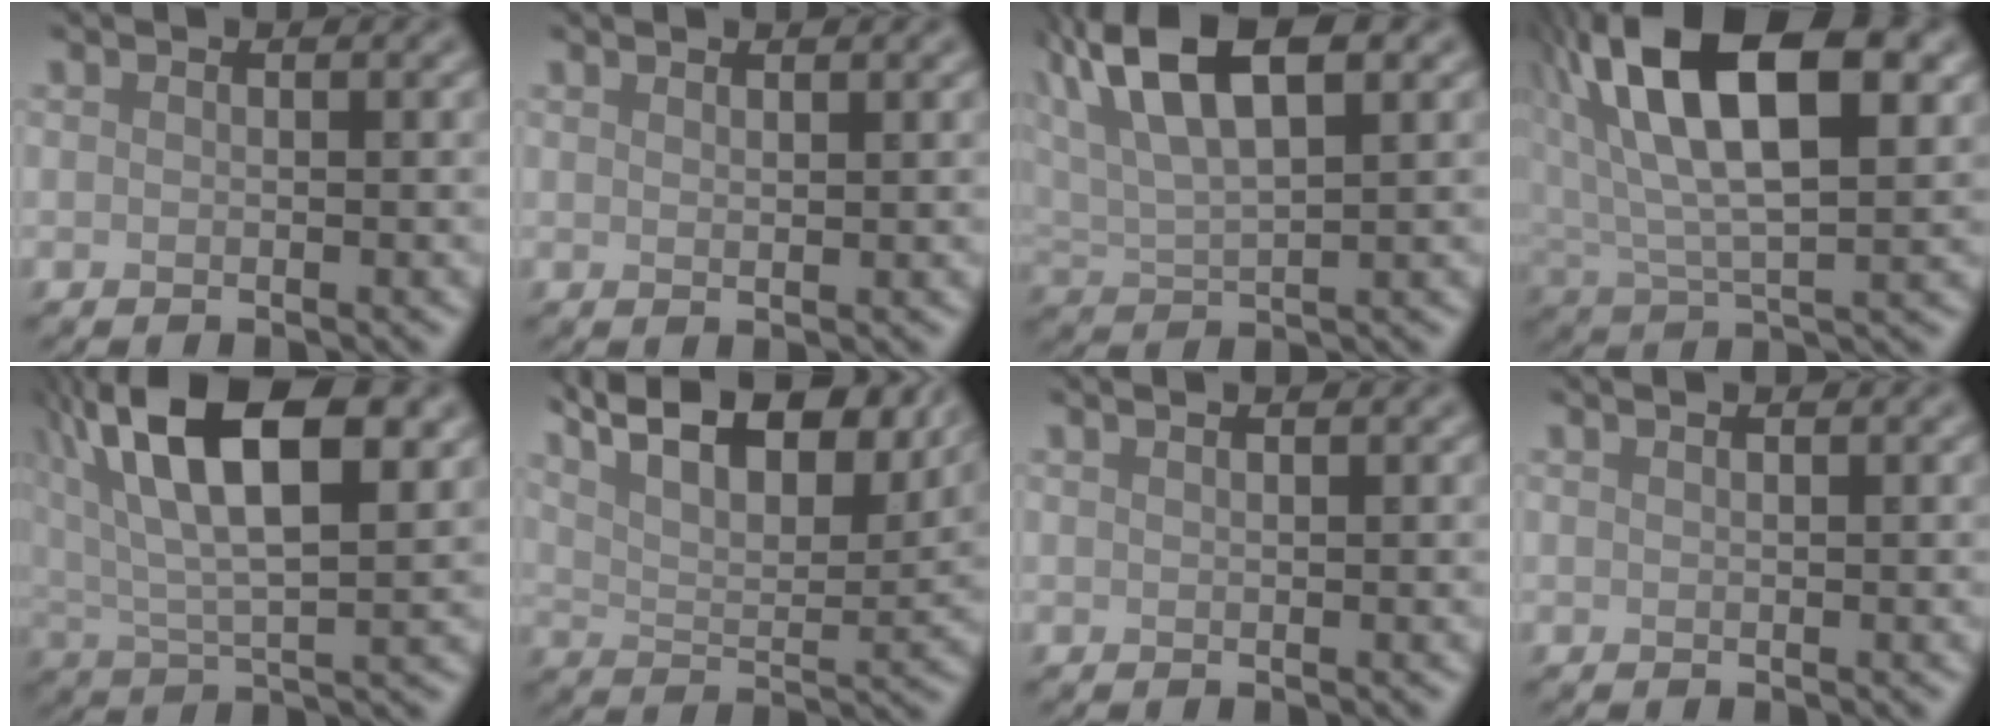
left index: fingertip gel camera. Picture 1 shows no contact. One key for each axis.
{"total": 1.0, "fx": 0.8, "fy": 0.2, "fz": 0.6, "tx": -0.004, "ty": 0.001, "tz": 0.010}
{"total": 9.8, "fx": 5.1, "fy": 3.9, "fz": 7.4, "tx": -0.143, "ty": 0.026, "tz": 0.087}
{"total": 14.0, "fx": 5.7, "fy": 6.2, "fz": 11.2, "tx": -0.198, "ty": 0.019, "tz": 0.095}
{"total": 15.1, "fx": 6.9, "fy": 6.3, "fz": 11.8, "tx": -0.212, "ty": 0.033, "tz": 0.106}
{"total": 16.5, "fx": 11.3, "fy": 5.8, "fz": 10.6, "tx": -0.173, "ty": 0.040, "tz": 0.141}
{"total": 1.7, "fx": 1.2, "fy": 0.6, "fz": 1.0, "tx": -0.002, "ty": -0.003, "tz": 0.002}
{"total": 1.4, "fx": 1.0, "fy": 0.5, "fz": 0.8, "tx": -0.001, "ty": -0.005, "tz": 0.004}